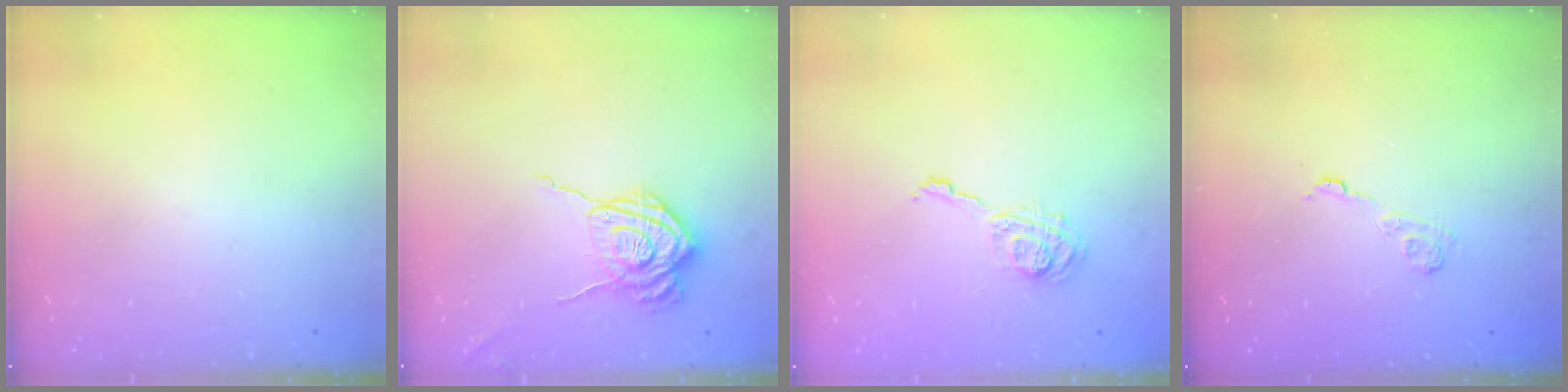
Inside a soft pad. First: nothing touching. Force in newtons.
{"total": 12.8, "press": 12.7, "slide": 1.2}
{"total": 9.2, "press": 9.2, "slide": 0.4}
{"total": 3.6, "press": 3.4, "slide": 1.2}